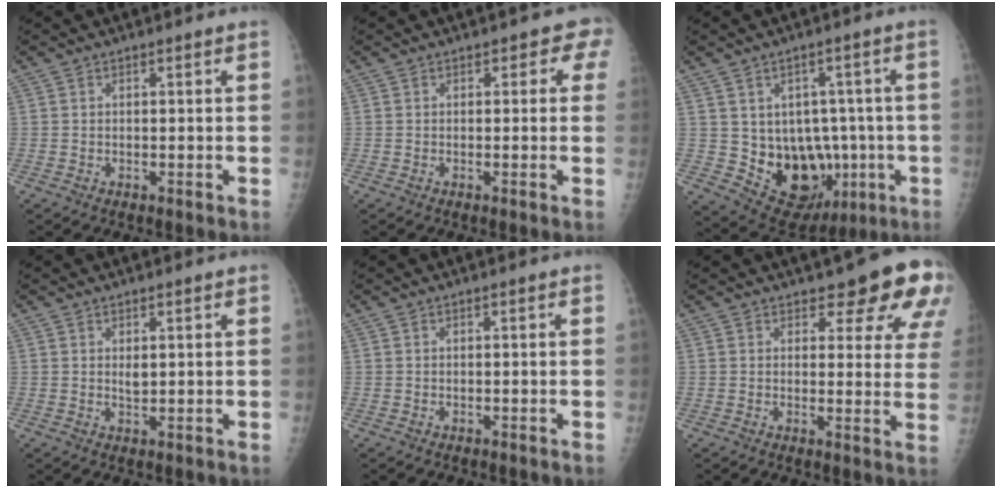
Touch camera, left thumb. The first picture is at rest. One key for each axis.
{"total": 2.5, "fx": 0.9, "fy": 1.8, "fz": 1.5, "tx": 0.015, "ty": 0.005, "tz": -0.002}
{"total": 15.8, "fx": -2.6, "fy": 11.6, "fz": 10.4, "tx": -0.099, "ty": 0.005, "tz": -0.006}
{"total": 1.7, "fx": 0.6, "fy": 0.8, "fz": 1.3, "tx": -0.019, "ty": -0.007, "tz": 0.014}
{"total": 0.0}
{"total": 11.9, "fx": 8.1, "fy": 4.5, "fz": 7.4, "tx": -0.044, "ty": -0.044, "tz": 0.083}